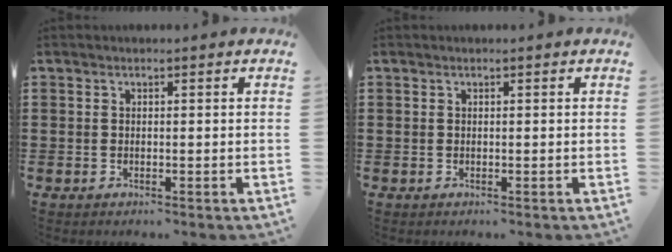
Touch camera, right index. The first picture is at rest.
{"total": 0.0}